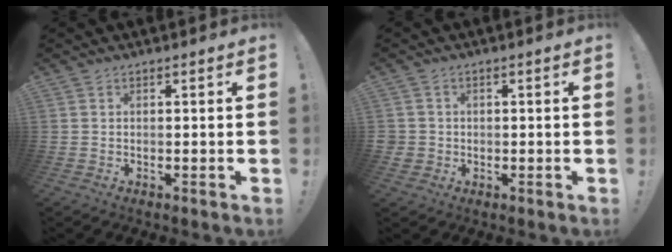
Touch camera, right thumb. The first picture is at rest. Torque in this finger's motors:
{"motor_torque": [-0.20, 0.22, 0.10, -0.12, 0.10]}